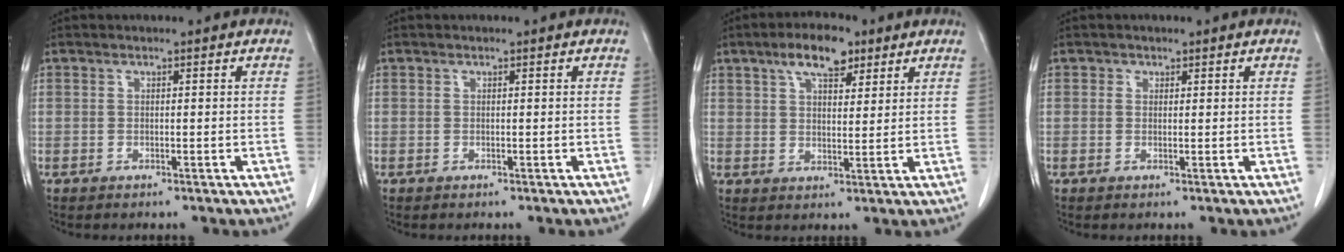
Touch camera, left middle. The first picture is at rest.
{"total": 0.0}
{"total": 7.4, "force": [4.7, 2.9, 5.0], "torque": [-0.087, 0.012, 0.079]}
{"total": 0.7, "force": [0.4, 0.6, 0.1], "torque": [0.007, 0.000, 0.004]}